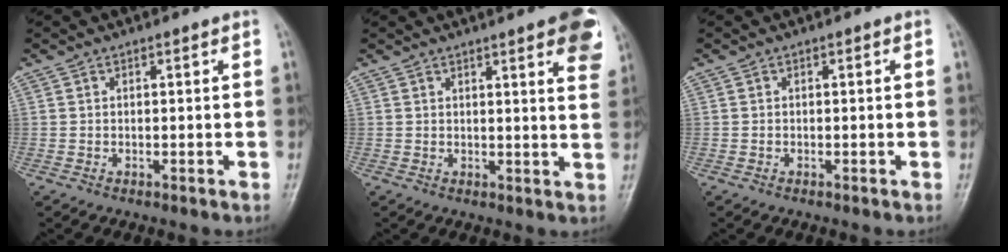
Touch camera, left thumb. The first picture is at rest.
{"total": 10.3, "force": [5.5, 2.1, 8.4], "torque": [-0.080, -0.015, 0.056]}
{"total": 0.0}